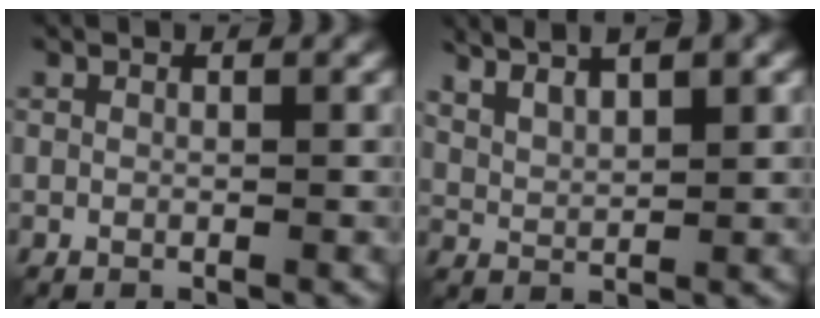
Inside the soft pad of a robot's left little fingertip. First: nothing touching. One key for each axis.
{"total": 6.1, "fx": 4.1, "fy": 2.1, "fz": 4.0, "tx": -0.061, "ty": 0.023, "tz": 0.057}